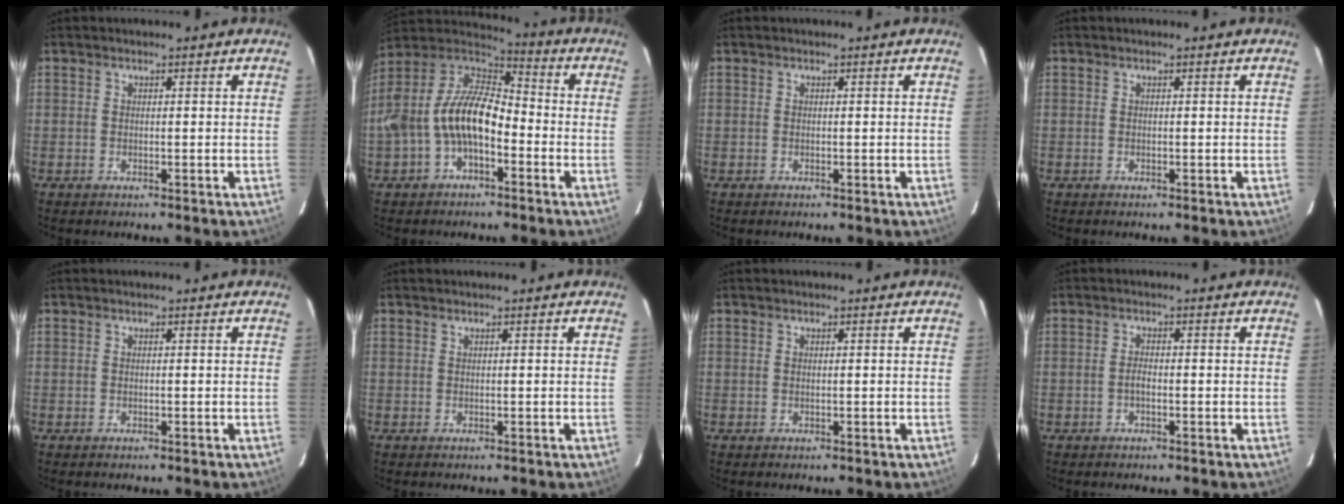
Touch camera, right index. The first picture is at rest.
{"total": 14.2, "force": [-3.8, 7.4, 11.6], "torque": [-0.228, 0.014, -0.072]}
{"total": 0.0}
{"total": 0.0}
{"total": 0.0}
{"total": 0.0}
{"total": 0.0}
{"total": 1.4, "force": [-0.5, 0.6, 1.2], "torque": [-0.025, 0.004, -0.011]}